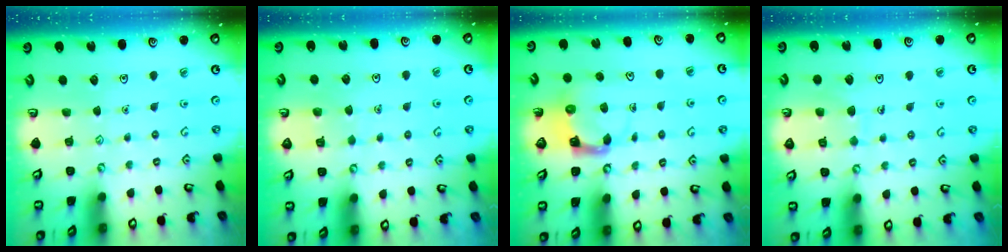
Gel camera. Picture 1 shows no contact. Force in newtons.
{"total": 3.9, "press": 3.8, "slide": 0.3}
{"total": 3.9, "press": 3.8, "slide": 0.7}
{"total": 6.3, "press": 6.3, "slide": 0.4}